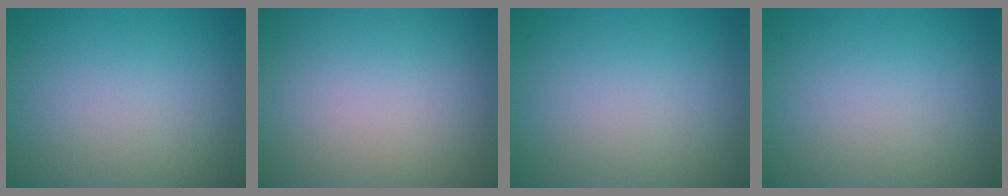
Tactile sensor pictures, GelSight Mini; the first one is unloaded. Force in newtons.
{"total": 0.0}
{"total": 0.0}
{"total": 0.0}